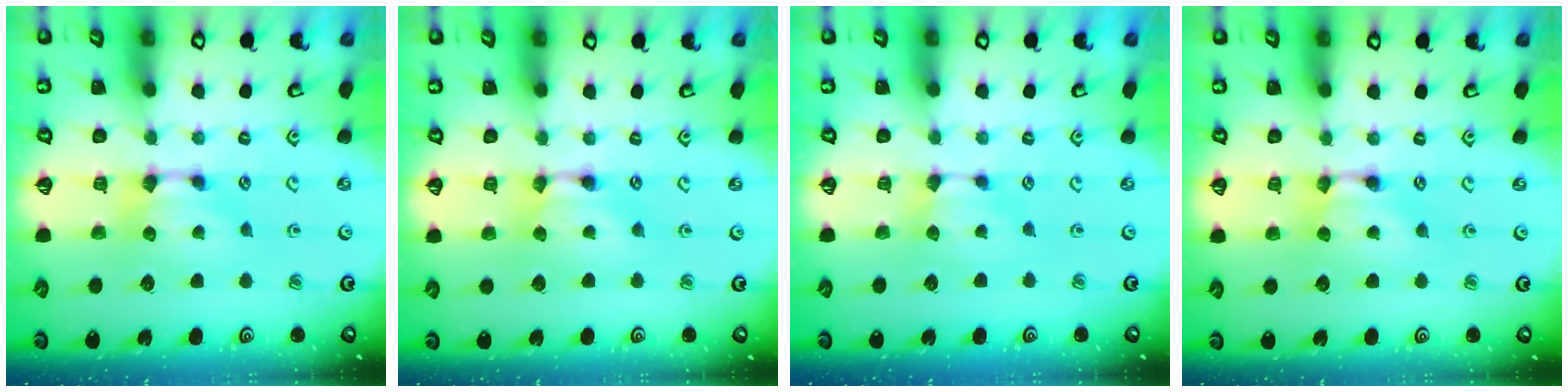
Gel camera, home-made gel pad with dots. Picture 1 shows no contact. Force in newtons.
{"total": 1.8, "press": 1.8, "slide": 0.2}
{"total": 0.6, "press": 0.6, "slide": 0.3}
{"total": 1.2, "press": 1.2, "slide": 0.2}